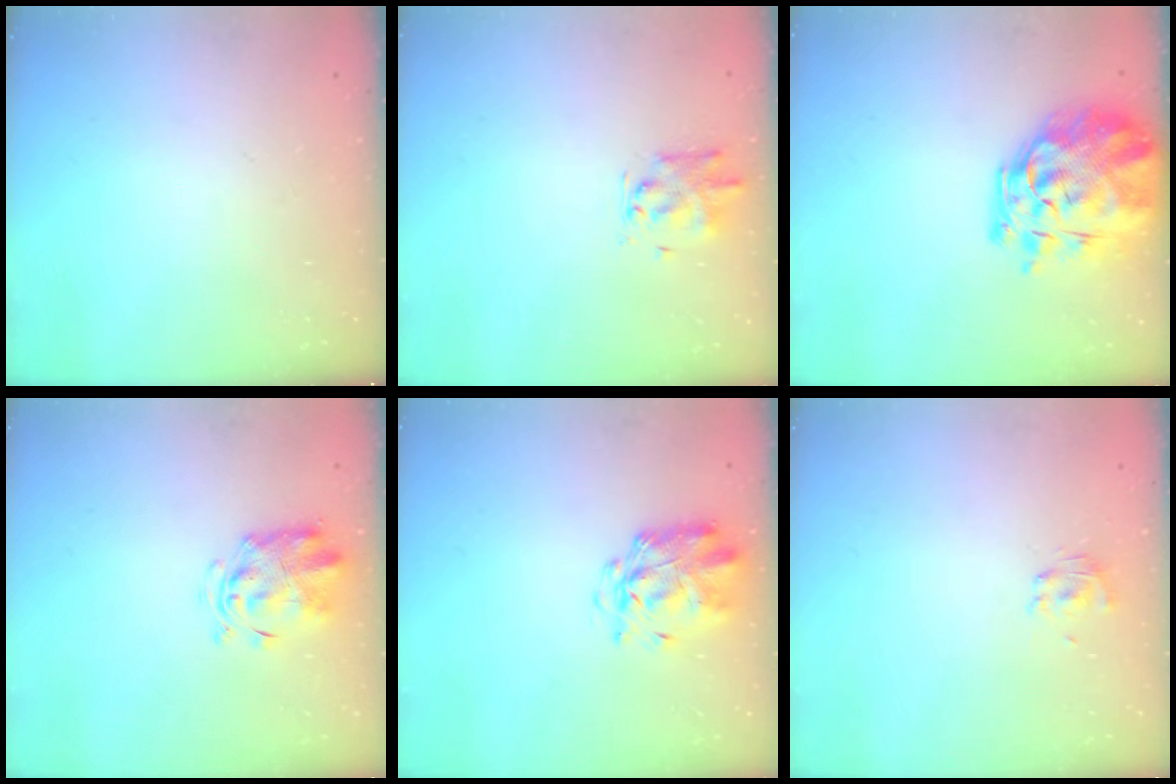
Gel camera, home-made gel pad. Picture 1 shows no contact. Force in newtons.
{"total": 1.4, "press": 1.1, "slide": 0.8}
{"total": 9.5, "press": 8.9, "slide": 3.4}
{"total": 2.9, "press": 2.9, "slide": 0.7}
{"total": 2.9, "press": 2.8, "slide": 0.7}
{"total": 2.0, "press": 1.9, "slide": 0.8}